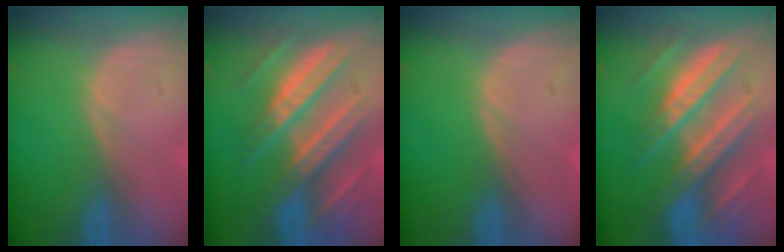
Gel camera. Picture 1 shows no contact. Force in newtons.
{"total": 11.4, "press": 11.3, "slide": 1.0}
{"total": 0.0}
{"total": 11.4, "press": 11.3, "slide": 1.0}